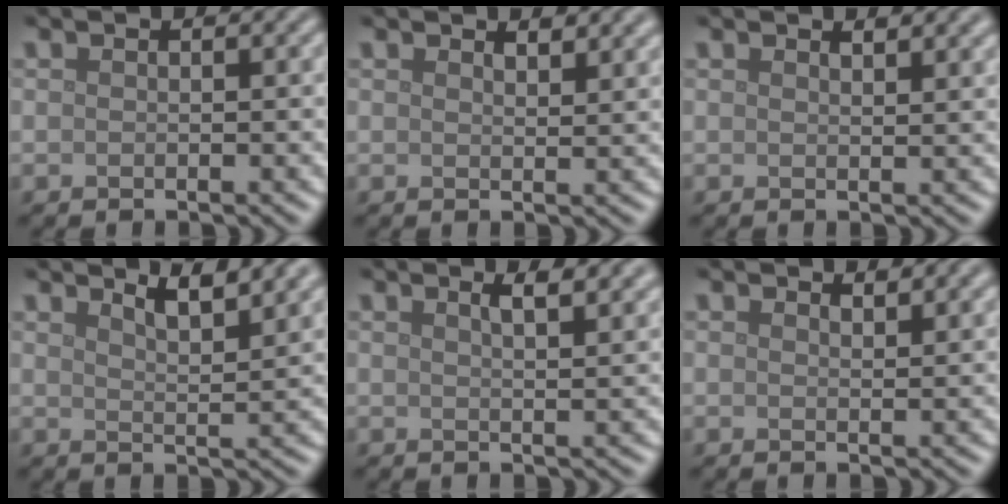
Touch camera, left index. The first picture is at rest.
{"total": 1.8, "force": [1.6, 0.4, 0.8], "torque": [-0.010, -0.001, 0.028]}
{"total": 1.5, "force": [1.3, 0.4, 0.7], "torque": [-0.006, 0.001, 0.020]}
{"total": 4.3, "force": [3.4, 1.0, 2.5], "torque": [-0.029, 0.014, 0.039]}
{"total": 3.6, "force": [2.3, 1.2, 2.6], "torque": [-0.016, 0.019, 0.015]}
{"total": 1.8, "force": [1.7, 0.3, 0.7], "torque": [-0.009, 0.000, 0.028]}